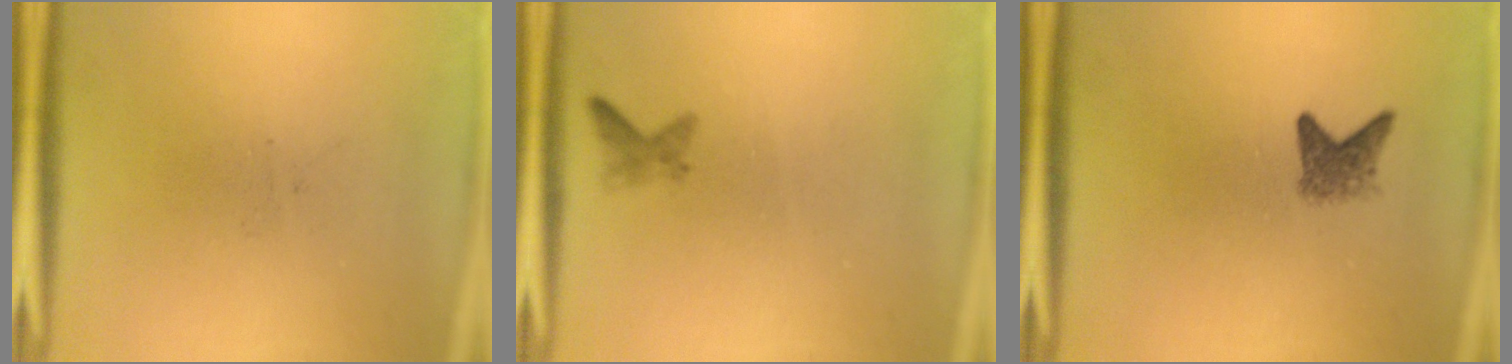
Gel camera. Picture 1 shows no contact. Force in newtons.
{"total": 1.1}
{"total": 2.3}